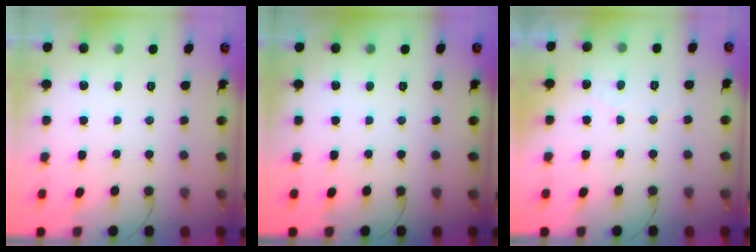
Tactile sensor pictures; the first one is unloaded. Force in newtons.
{"total": 0.0}
{"total": 2.3, "press": 2.3, "slide": 0.1}